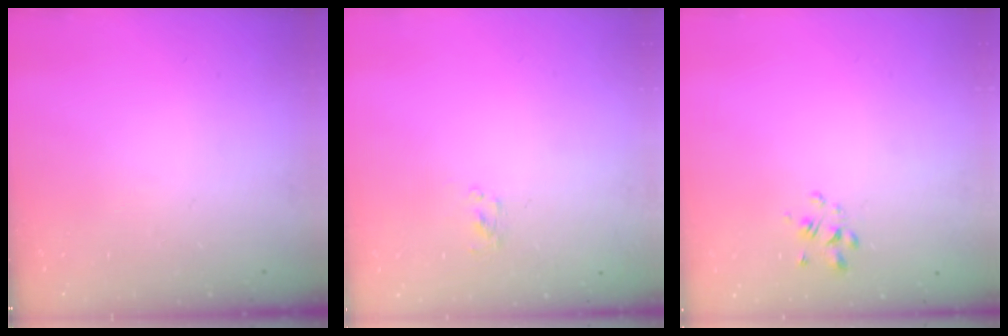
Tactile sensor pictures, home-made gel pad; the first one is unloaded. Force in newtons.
{"total": 1.8, "press": 1.6, "slide": 0.8}
{"total": 1.4, "press": 1.2, "slide": 0.8}